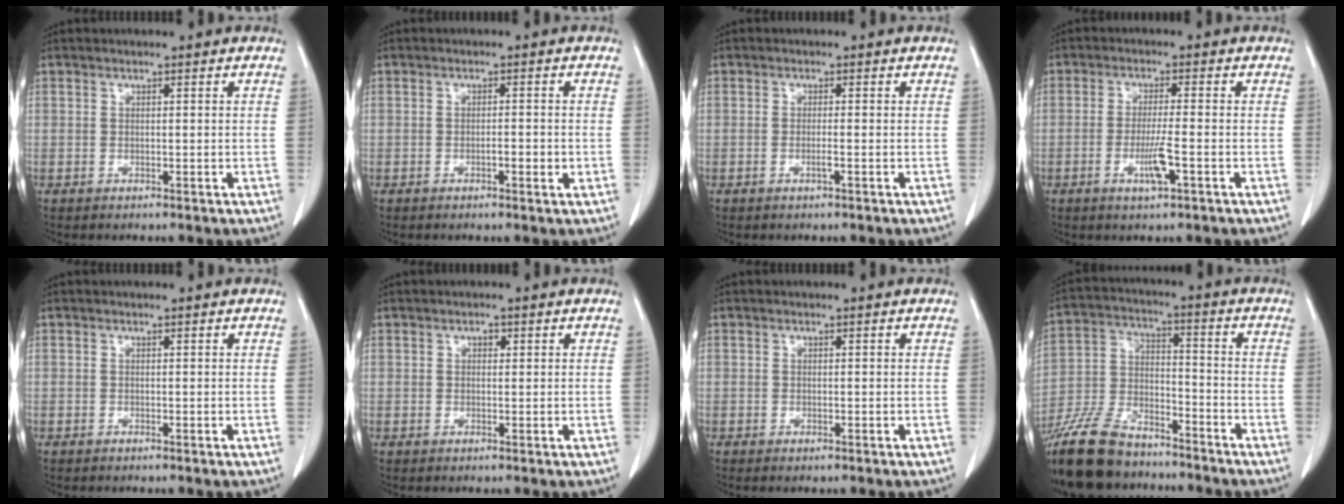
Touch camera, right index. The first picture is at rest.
{"total": 2.2, "force": [-0.6, 0.5, 2.1], "torque": [-0.037, 0.000, -0.008]}
{"total": 1.3, "force": [-0.5, -0.1, 1.2], "torque": [-0.026, -0.002, -0.008]}
{"total": 4.8, "force": [-1.7, 0.1, 4.4], "torque": [-0.086, -0.009, -0.031]}
{"total": 0.0}
{"total": 0.9, "force": [0.4, 0.6, 0.6], "torque": [-0.007, 0.001, 0.005]}
{"total": 0.6, "force": [-0.3, 0.1, 0.5], "torque": [-0.009, -0.002, -0.004]}
{"total": 16.1, "force": [-13.4, 6.0, 6.6], "torque": [-0.144, -0.004, -0.238]}